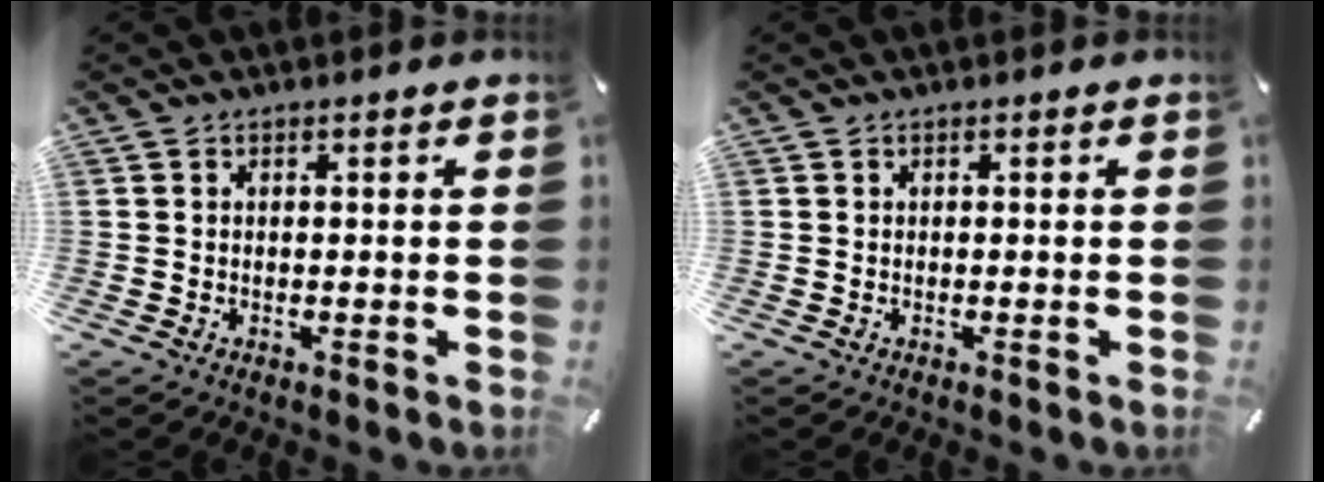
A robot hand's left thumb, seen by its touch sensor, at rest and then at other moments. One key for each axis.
{"total": 0.0}